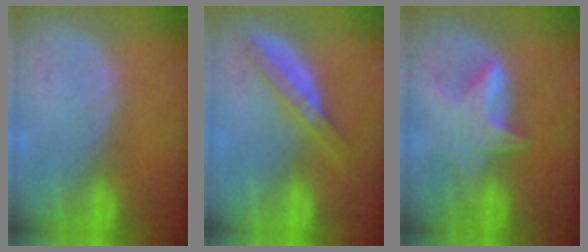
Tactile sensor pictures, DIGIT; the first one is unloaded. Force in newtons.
{"total": 6.3, "press": 5.4, "slide": 3.1}
{"total": 5.4, "press": 5.4, "slide": 0.6}